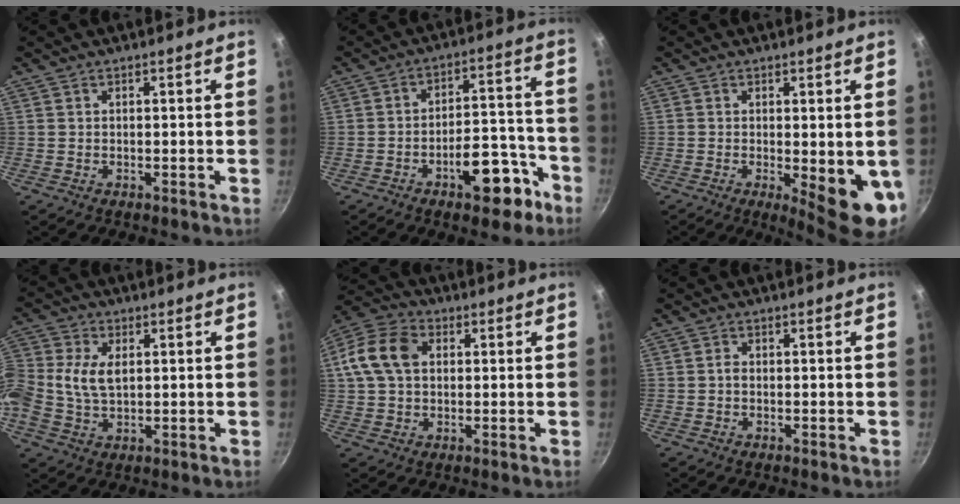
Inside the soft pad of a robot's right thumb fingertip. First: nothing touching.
{"total": 12.5, "force": [-6.7, 5.7, 8.8], "torque": [-0.087, 0.066, -0.085]}
{"total": 9.8, "force": [-1.4, 2.6, 9.3], "torque": [-0.103, -0.015, -0.009]}
{"total": 12.1, "force": [1.1, 8.3, 8.8], "torque": [-0.197, 0.024, 0.011]}
{"total": 11.2, "force": [1.9, 8.1, 7.6], "torque": [-0.136, 0.021, 0.019]}
{"total": 0.9, "force": [-0.3, 0.6, 0.5], "torque": [-0.010, 0.005, -0.005]}